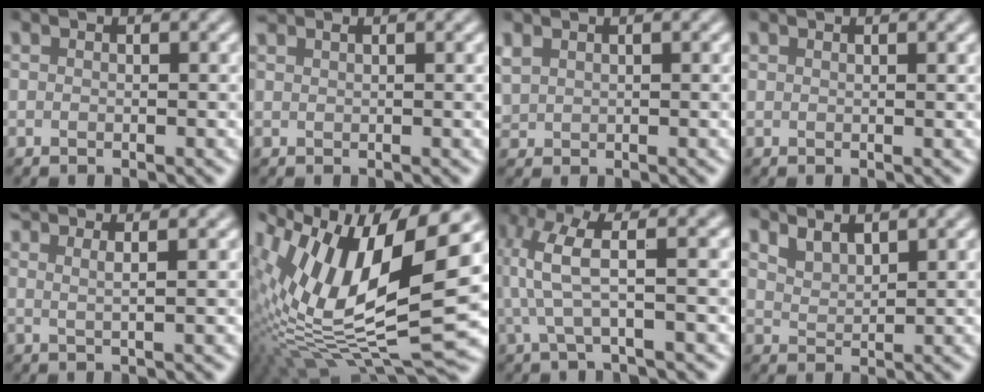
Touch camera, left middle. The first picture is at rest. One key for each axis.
{"total": 1.0, "fx": 0.9, "fy": 0.2, "fz": 0.4, "tx": -0.010, "ty": 0.001, "tz": 0.014}
{"total": 1.1, "fx": 0.8, "fy": 0.7, "fz": 0.2, "tx": -0.009, "ty": 0.002, "tz": 0.022}
{"total": 0.5, "fx": 0.5, "fy": 0.1, "fz": 0.2, "tx": -0.002, "ty": 0.000, "tz": 0.010}
{"total": 2.8, "fx": 1.9, "fy": 0.8, "fz": 1.9, "tx": -0.018, "ty": 0.009, "tz": 0.004}
{"total": 14.8, "fx": 2.6, "fy": 5.9, "fz": 13.3, "tx": -0.260, "ty": -0.001, "tz": 0.051}
{"total": 5.5, "fx": 1.2, "fy": 1.1, "fz": 5.3, "tx": -0.114, "ty": 0.013, "tz": 0.019}
{"total": 2.3, "fx": 2.0, "fy": 0.7, "fz": 1.0, "tx": -0.016, "ty": -0.002, "tz": 0.042}